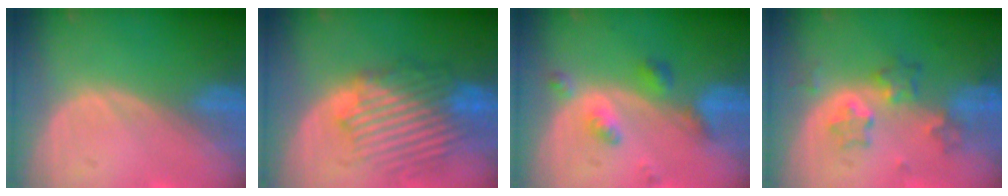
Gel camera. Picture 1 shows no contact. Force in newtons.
{"total": 9.3, "press": 9.2, "slide": 1.7}
{"total": 5.3, "press": 4.6, "slide": 2.7}
{"total": 5.8, "press": 5.7, "slide": 1.2}